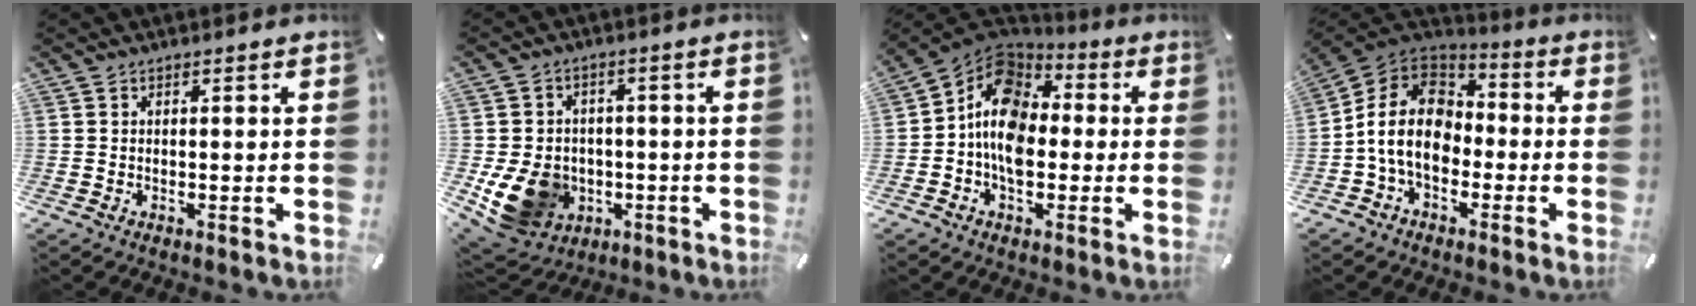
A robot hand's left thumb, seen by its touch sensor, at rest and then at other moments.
{"total": 13.0, "force": [-3.3, 10.9, 6.3], "torque": [-0.134, 0.017, -0.049]}
{"total": 12.6, "force": [-1.3, 9.6, 8.0], "torque": [-0.159, 0.016, -0.028]}
{"total": 12.8, "force": [-3.0, 9.8, 7.6], "torque": [-0.173, 0.033, -0.057]}